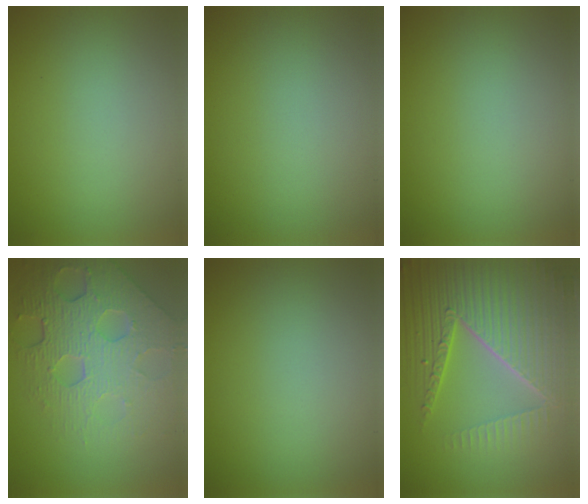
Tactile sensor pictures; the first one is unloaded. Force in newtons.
{"total": 0.0}
{"total": 0.0}
{"total": 8.2, "press": 5.5, "slide": 6.0}
{"total": 0.0}
{"total": 8.6, "press": 6.0, "slide": 6.2}